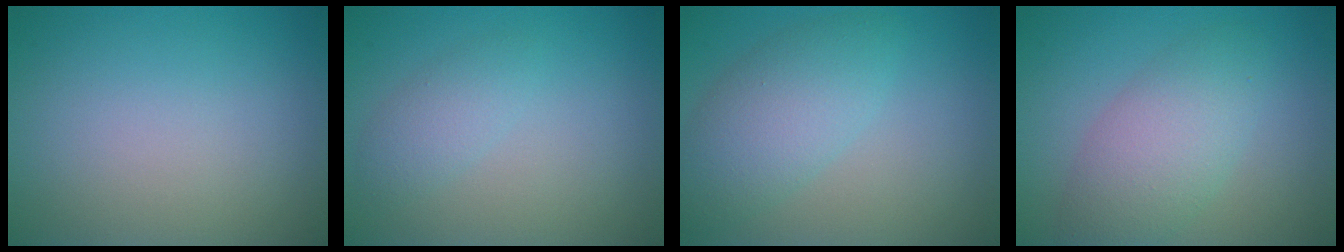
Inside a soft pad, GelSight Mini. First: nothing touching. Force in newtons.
{"total": 1.9, "press": 1.9, "slide": 0.1}
{"total": 4.7, "press": 4.7, "slide": 0.2}
{"total": 4.8, "press": 4.8, "slide": 0.0}